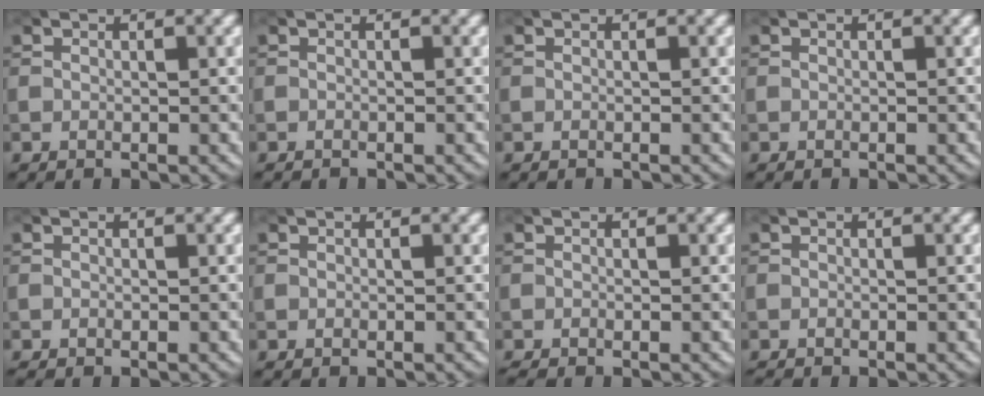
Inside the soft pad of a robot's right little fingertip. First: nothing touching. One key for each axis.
{"total": 0.9, "fx": -0.9, "fy": -0.2, "fz": 0.0, "tx": -0.001, "ty": -0.010, "tz": -0.020}
{"total": 0.0}
{"total": 0.0}
{"total": 0.9, "fx": -0.8, "fy": 0.1, "fz": 0.5, "tx": -0.012, "ty": -0.007, "tz": -0.017}
{"total": 0.0}
{"total": 1.4, "fx": -1.2, "fy": 0.2, "fz": 0.7, "tx": -0.018, "ty": -0.009, "tz": -0.027}
{"total": 0.9, "fx": -0.9, "fy": -0.1, "fz": 0.2, "tx": -0.007, "ty": -0.008, "tz": -0.021}